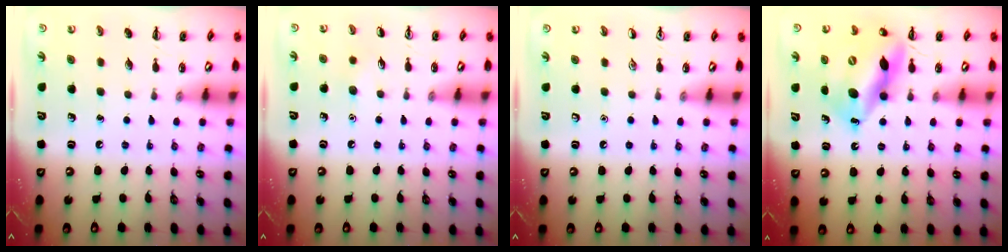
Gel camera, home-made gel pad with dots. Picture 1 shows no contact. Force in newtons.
{"total": 3.4, "press": 3.3, "slide": 1.0}
{"total": 0.0}
{"total": 15.2, "press": 14.6, "slide": 4.3}